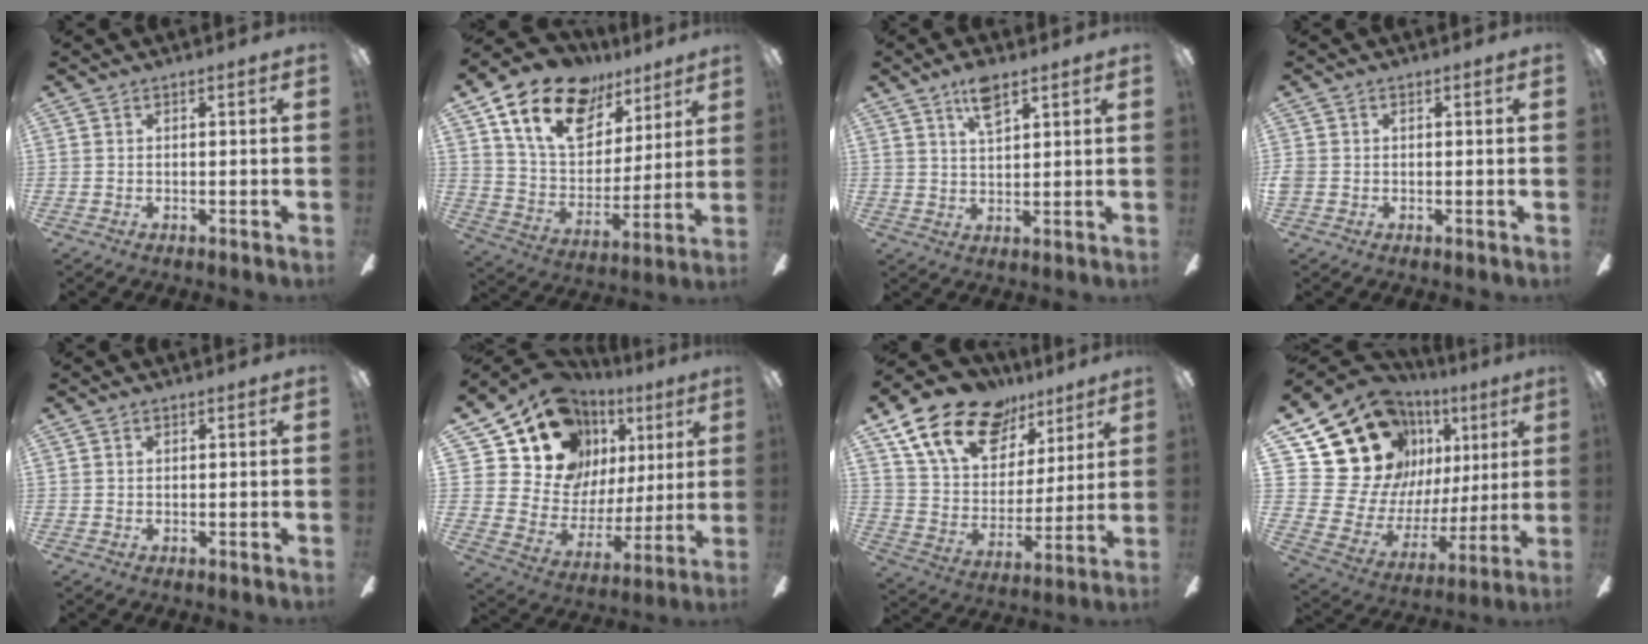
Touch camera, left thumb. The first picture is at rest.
{"total": 20.0, "force": [12.5, 11.8, 10.3], "torque": [-0.185, -0.060, 0.228]}
{"total": 6.5, "force": [4.4, 2.3, 4.3], "torque": [-0.078, -0.009, 0.074]}
{"total": 1.4, "force": [-0.3, 1.3, 0.6], "torque": [-0.010, 0.006, -0.007]}
{"total": 0.5, "force": [0.2, 0.4, 0.2], "torque": [-0.005, 0.004, 0.004]}
{"total": 15.6, "force": [10.0, 10.9, 5.0], "torque": [-0.104, -0.083, 0.197]}
{"total": 19.4, "force": [12.5, 11.6, 9.2], "torque": [-0.166, -0.064, 0.230]}
{"total": 21.5, "force": [12.8, 14.8, 8.9], "torque": [-0.188, -0.099, 0.257]}